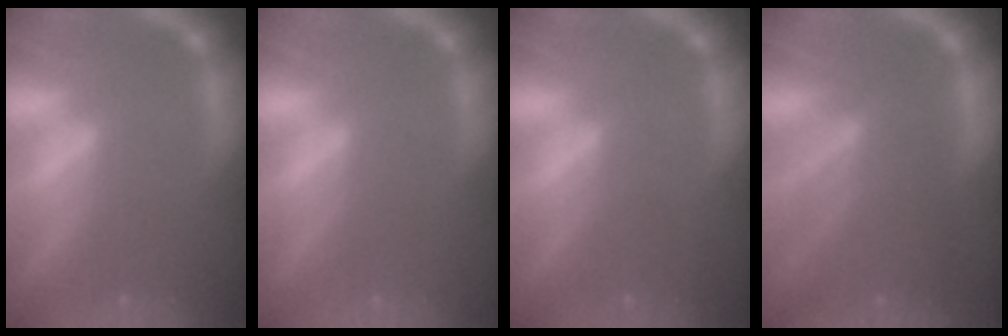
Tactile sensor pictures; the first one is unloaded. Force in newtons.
{"total": 0.0}
{"total": 1.5}
{"total": 7.1}